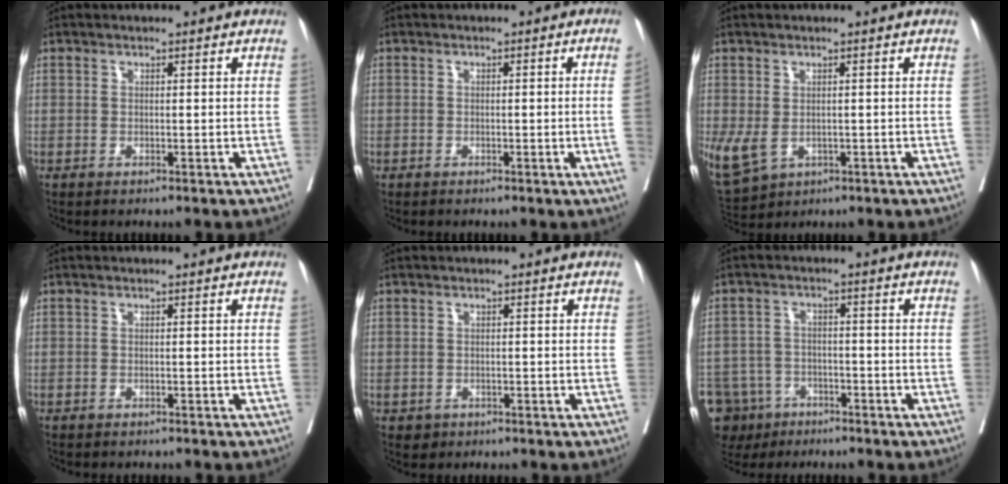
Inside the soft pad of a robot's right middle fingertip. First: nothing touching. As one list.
[{"total": 1.9, "force": [-0.4, -0.3, 1.8], "torque": [-0.023, 0.001, -0.008]}, {"total": 7.7, "force": [-1.8, 5.7, 4.8], "torque": [-0.125, -0.009, -0.016]}, {"total": 2.2, "force": [-2.0, 0.6, 0.7], "torque": [-0.014, -0.004, -0.024]}, {"total": 1.2, "force": [-0.6, 1.0, 0.2], "torque": [-0.003, 0.003, -0.005]}, {"total": 11.9, "force": [-7.2, 9.0, 3.1], "torque": [-0.093, 0.001, -0.111]}]